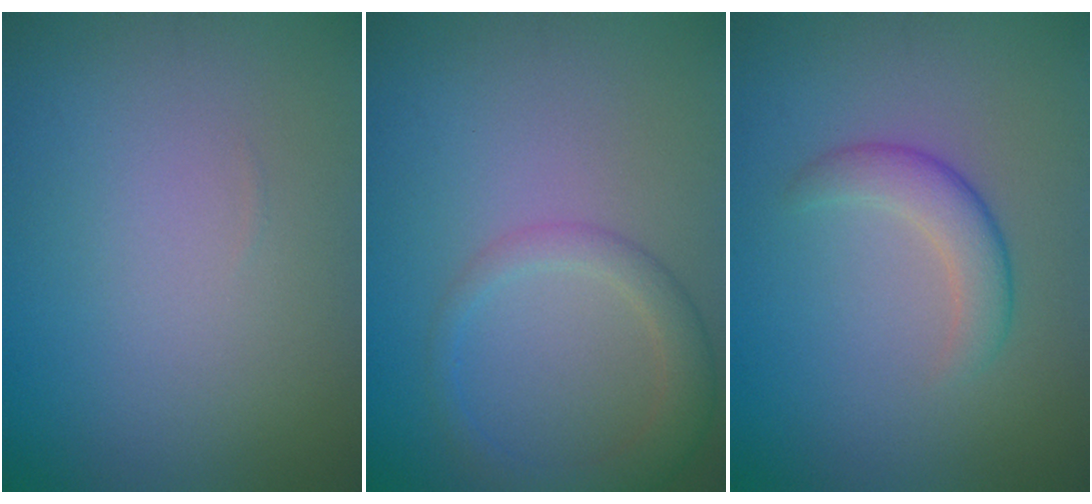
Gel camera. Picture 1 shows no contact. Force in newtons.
{"total": 2.9, "press": 2.9, "slide": 0.2}
{"total": 2.8, "press": 2.8, "slide": 0.2}